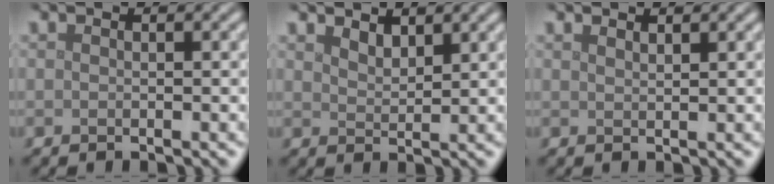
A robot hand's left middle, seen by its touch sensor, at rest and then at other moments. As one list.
[{"total": 1.9, "force": [1.7, 0.5, 0.6], "torque": [-0.013, -0.001, 0.032]}, {"total": 1.0, "force": [0.9, 0.2, 0.4], "torque": [-0.001, -0.002, 0.010]}]